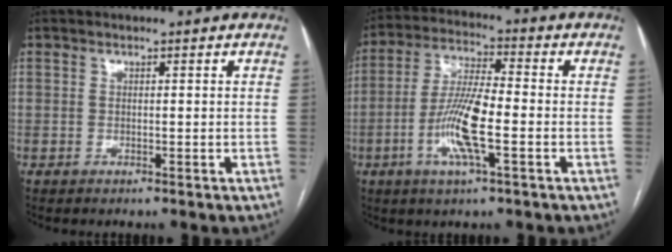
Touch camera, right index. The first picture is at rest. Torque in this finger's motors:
{"motor_torque": [0.38, 0.02, 0.19, 0.17]}